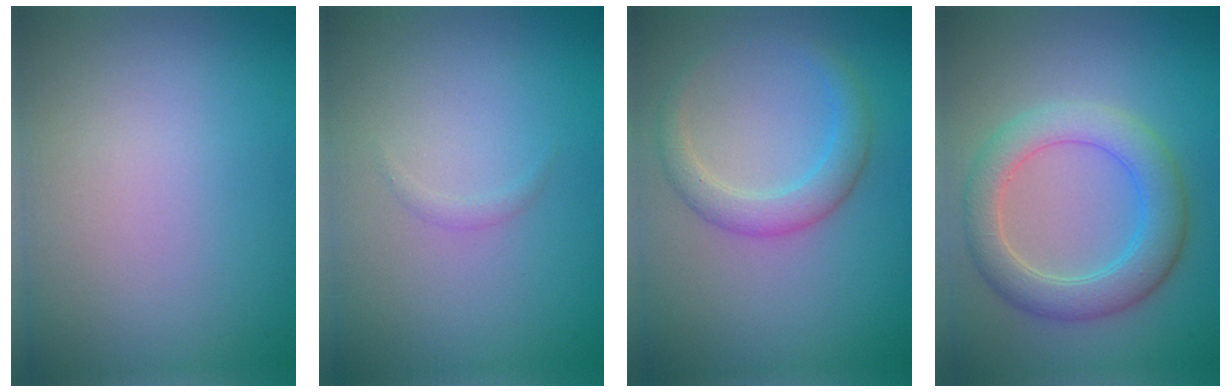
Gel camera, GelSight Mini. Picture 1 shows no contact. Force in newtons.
{"total": 0.6, "press": 0.6, "slide": 0.1}
{"total": 2.8, "press": 2.8, "slide": 0.1}
{"total": 4.9, "press": 4.9, "slide": 0.4}